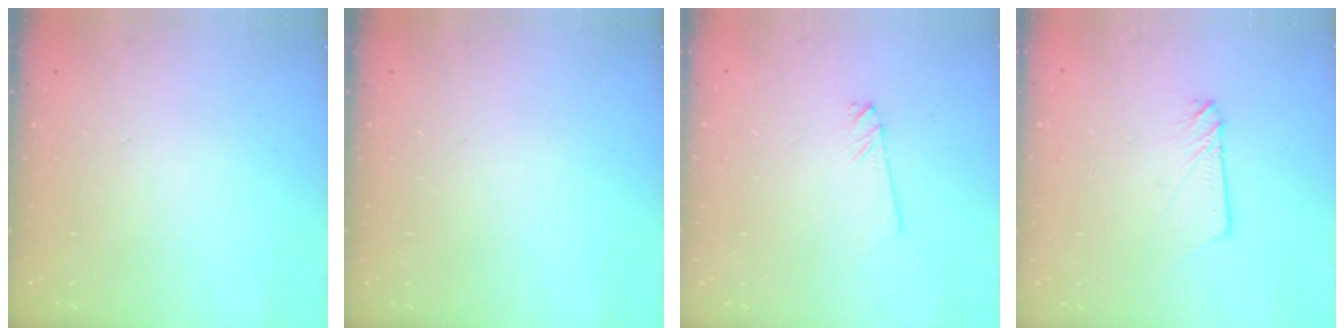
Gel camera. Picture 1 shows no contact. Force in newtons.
{"total": 0.0}
{"total": 0.9, "press": 0.9, "slide": 0.1}
{"total": 3.3, "press": 3.2, "slide": 0.4}